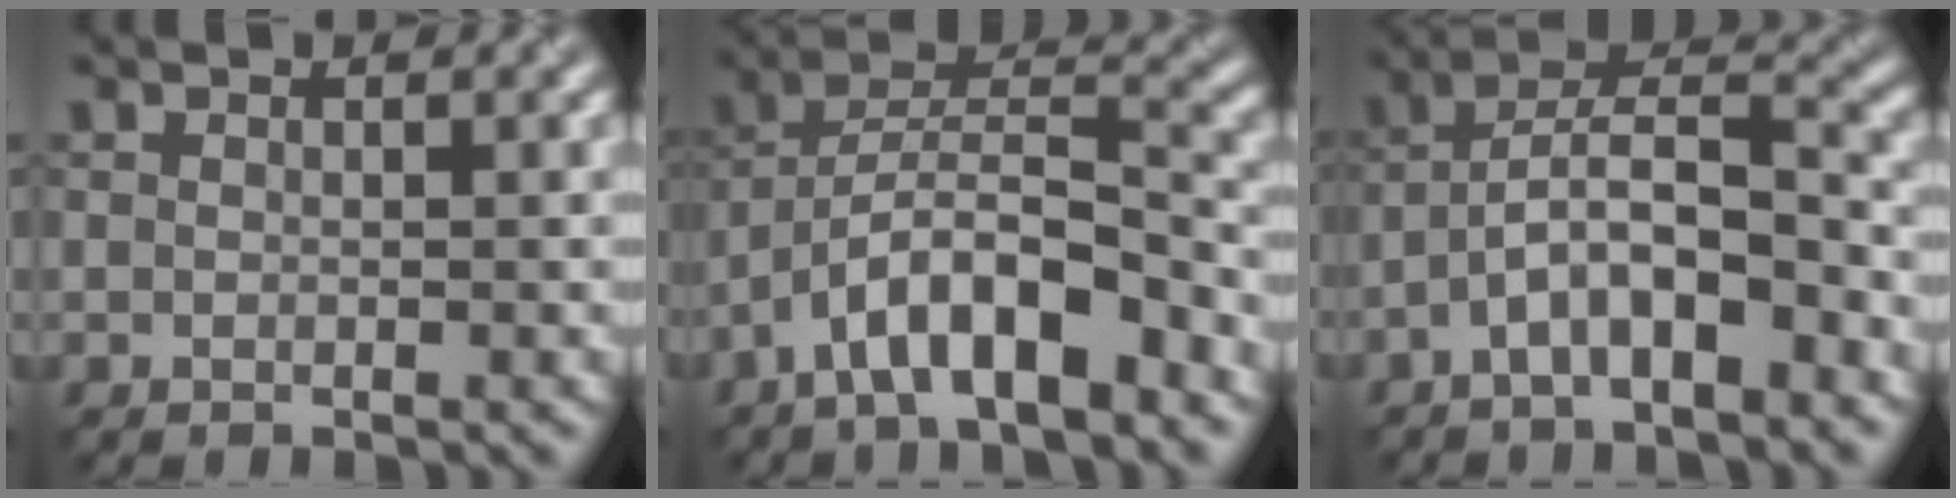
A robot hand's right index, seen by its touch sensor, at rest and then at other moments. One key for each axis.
{"total": 8.0, "fx": -5.4, "fy": 2.0, "fz": 5.6, "tx": -0.097, "ty": 0.028, "tz": -0.084}
{"total": 6.2, "fx": -3.6, "fy": 1.6, "fz": 4.8, "tx": -0.091, "ty": 0.026, "tz": -0.054}